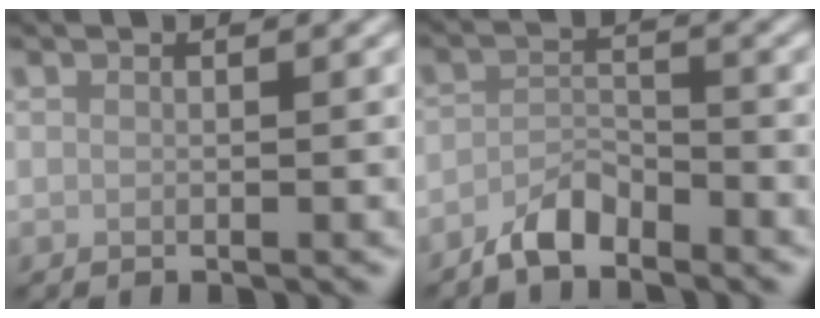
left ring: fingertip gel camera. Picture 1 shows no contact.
{"total": 2.9, "force": [-2.4, 0.9, 1.2], "torque": [-0.023, 0.007, -0.051]}